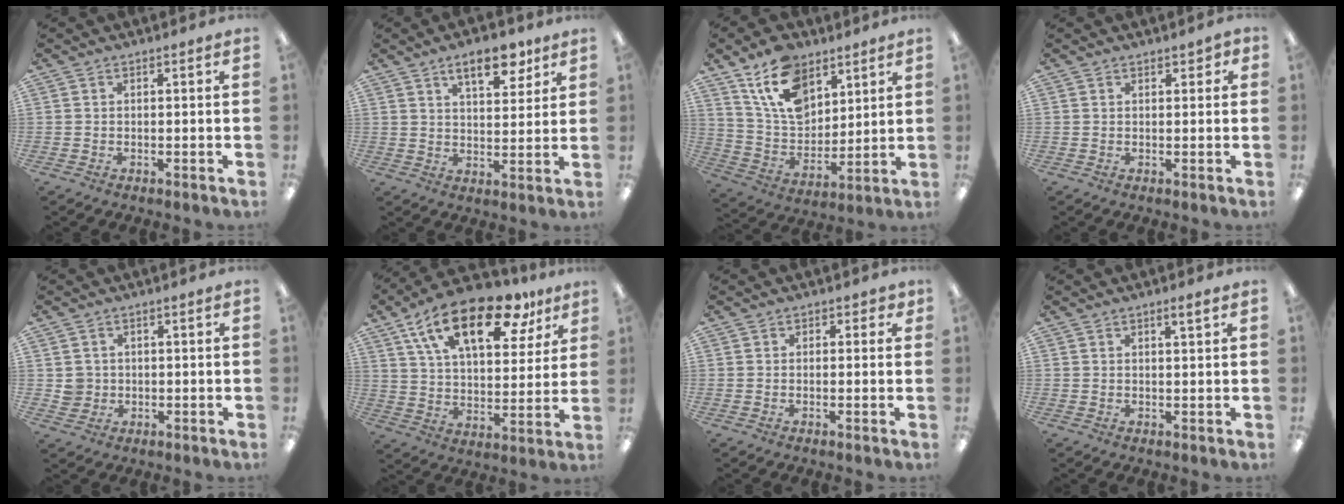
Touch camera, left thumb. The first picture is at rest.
{"total": 9.8, "force": [6.4, 4.3, 6.1], "torque": [-0.077, -0.028, 0.106]}
{"total": 16.0, "force": [10.0, 9.5, 8.0], "torque": [-0.156, -0.036, 0.190]}
{"total": 1.5, "force": [1.0, 0.9, 0.7], "torque": [-0.005, -0.001, 0.017]}
{"total": 3.2, "force": [0.2, 3.2, 0.4], "torque": [-0.006, 0.003, 0.002]}
{"total": 21.3, "force": [12.6, 9.7, 14.2], "torque": [-0.234, -0.056, 0.212]}
{"total": 1.4, "force": [0.6, 1.1, 0.6], "torque": [-0.004, 0.001, 0.009]}
{"total": 2.2, "force": [1.4, 0.3, 1.6], "torque": [-0.027, -0.002, 0.022]}